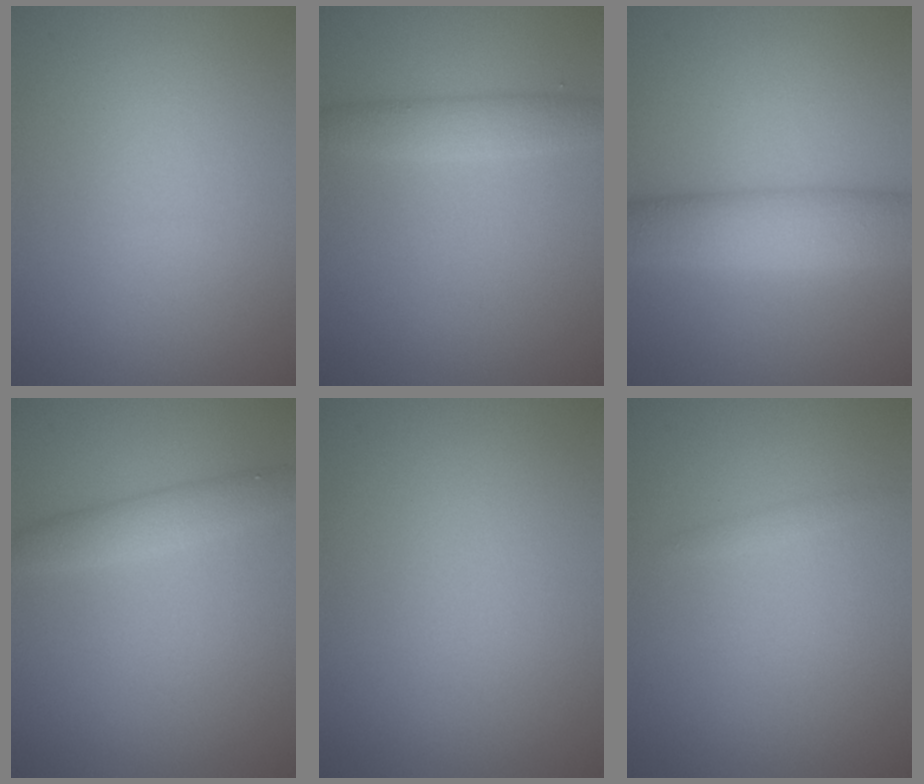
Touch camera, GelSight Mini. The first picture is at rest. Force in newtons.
{"total": 2.4, "press": 2.4, "slide": 0.1}
{"total": 5.9, "press": 5.9, "slide": 0.3}
{"total": 2.4, "press": 2.4, "slide": 0.1}
{"total": 0.0}
{"total": 0.6, "press": 0.5, "slide": 0.0}